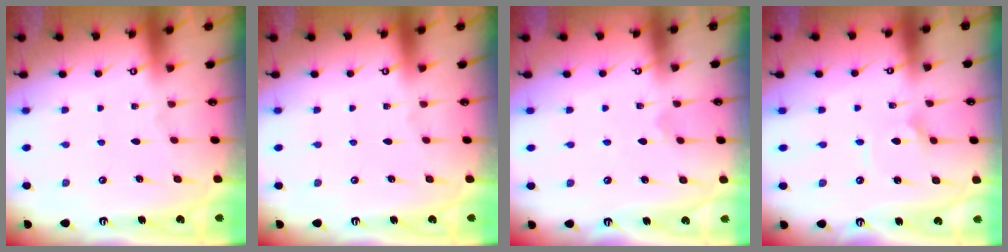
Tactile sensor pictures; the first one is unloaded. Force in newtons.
{"total": 0.0}
{"total": 1.2, "press": 1.2, "slide": 0.2}
{"total": 2.6, "press": 2.5, "slide": 0.3}